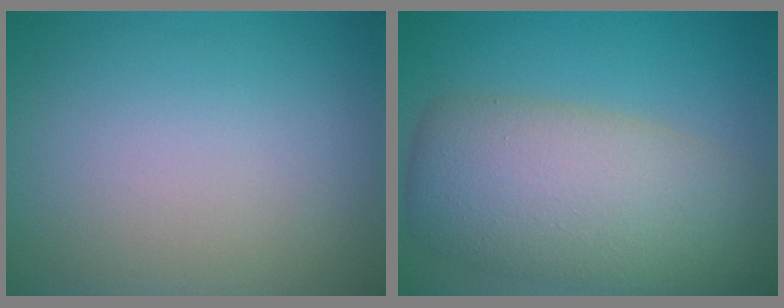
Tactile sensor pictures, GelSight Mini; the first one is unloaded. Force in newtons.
{"total": 9.8, "press": 9.7, "slide": 0.6}